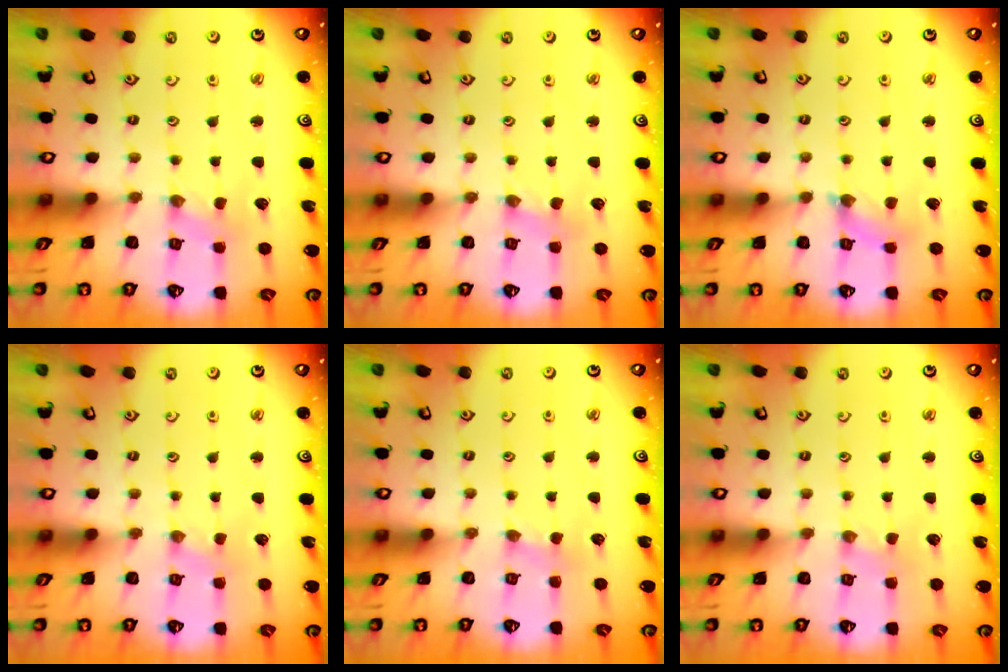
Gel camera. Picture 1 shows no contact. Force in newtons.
{"total": 2.0, "press": 2.0, "slide": 0.4}
{"total": 2.8, "press": 2.8, "slide": 0.3}
{"total": 0.0}
{"total": 2.6, "press": 2.6, "slide": 0.4}
{"total": 1.2, "press": 1.2, "slide": 0.3}